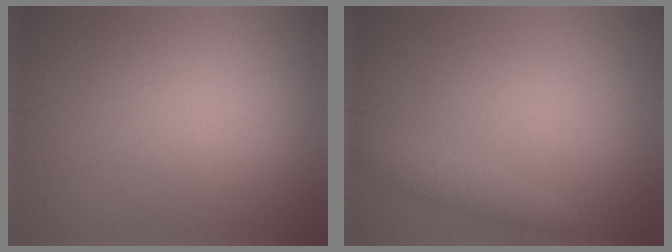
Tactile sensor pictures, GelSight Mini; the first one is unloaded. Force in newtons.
{"total": 1.6, "press": 1.6, "slide": 0.1}